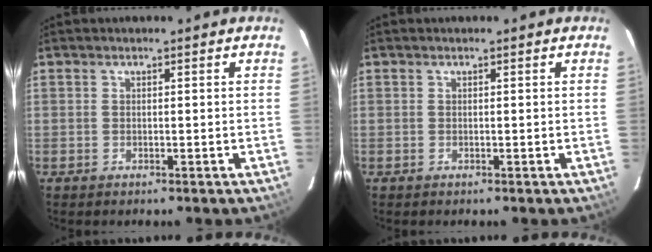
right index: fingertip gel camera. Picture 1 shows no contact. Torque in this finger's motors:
{"motor_torque": [0.00, 0.00, 0.00, 0.00]}